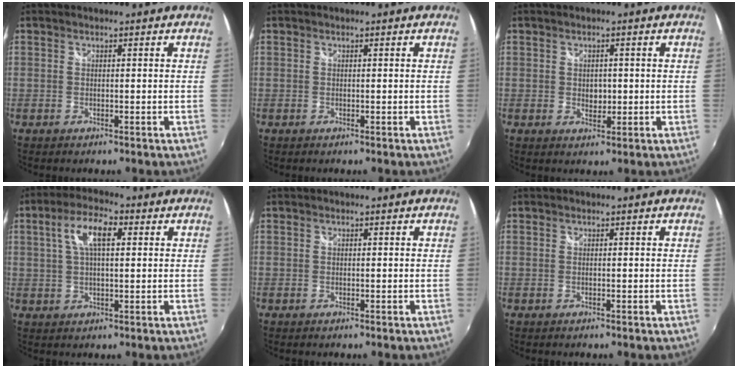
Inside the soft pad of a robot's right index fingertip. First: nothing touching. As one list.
[{"total": 0.0}, {"total": 2.7, "force": [0.0, 2.1, 1.7], "torque": [-0.023, 0.001, 0.000]}, {"total": 7.9, "force": [2.3, 3.1, 6.9], "torque": [-0.131, 0.018, 0.039]}, {"total": 0.0}, {"total": 0.0}]